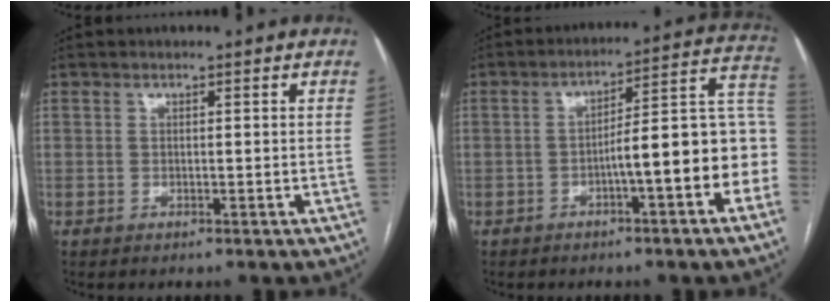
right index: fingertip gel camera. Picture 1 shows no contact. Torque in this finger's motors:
{"motor_torque": [1.75, -0.39, 0.79, 0.16]}